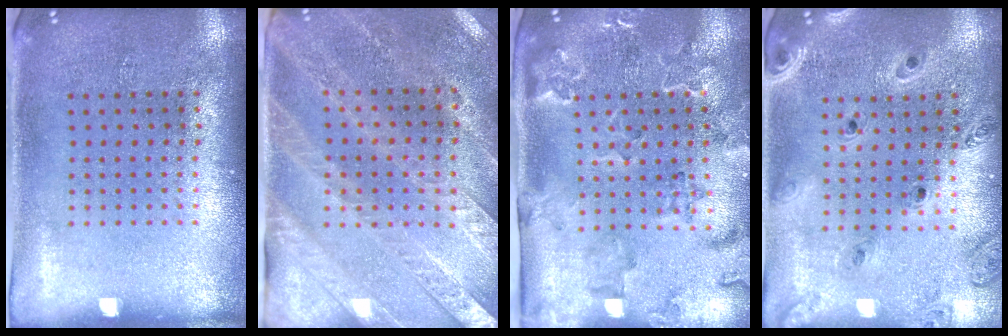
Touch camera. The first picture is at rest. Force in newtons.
{"total": 2.7, "press": 2.4, "slide": 1.2}
{"total": 2.3, "press": 2.3, "slide": 0.4}
{"total": 1.4, "press": 1.4, "slide": 0.1}